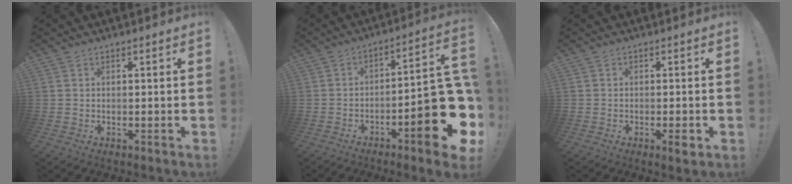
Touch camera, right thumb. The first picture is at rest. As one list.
[{"total": 18.9, "force": [-7.2, 5.7, 16.6], "torque": [-0.200, 0.041, -0.106]}, {"total": 2.4, "force": [-1.4, 1.1, 1.6], "torque": [-0.019, 0.008, -0.023]}]